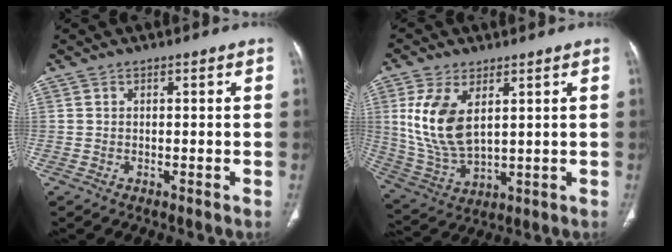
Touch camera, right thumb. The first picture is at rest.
{"total": 12.4, "force": [3.8, 6.6, 9.9], "torque": [-0.205, -0.014, 0.090]}